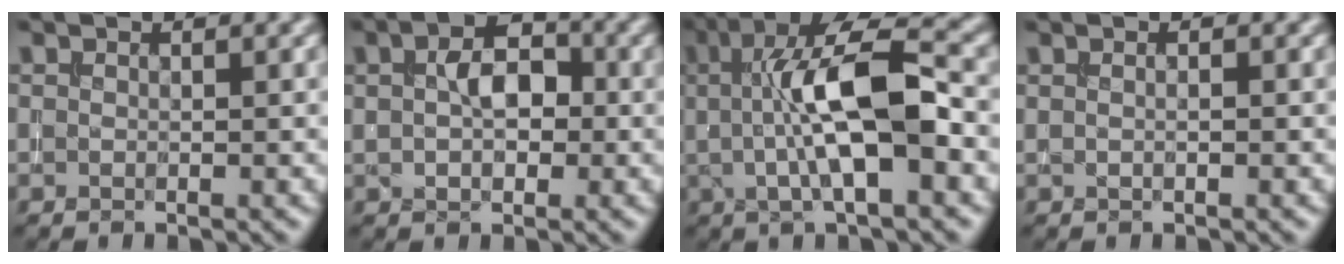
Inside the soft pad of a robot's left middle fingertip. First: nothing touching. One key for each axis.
{"total": 3.9, "fx": 0.6, "fy": 2.3, "fz": 3.0, "tx": -0.048, "ty": 0.010, "tz": 0.003}
{"total": 9.2, "fx": 0.5, "fy": 2.8, "fz": 8.7, "tx": -0.143, "ty": 0.010, "tz": 0.007}
{"total": 1.1, "fx": 0.4, "fy": 0.5, "fz": 0.9, "tx": 0.003, "ty": -0.005, "tz": -0.006}